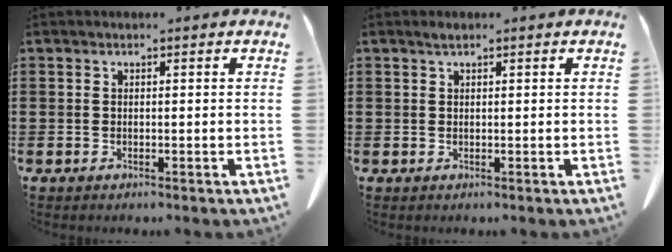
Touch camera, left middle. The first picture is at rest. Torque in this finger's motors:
{"motor_torque": [1.30, 0.85, 0.08, 0.08]}